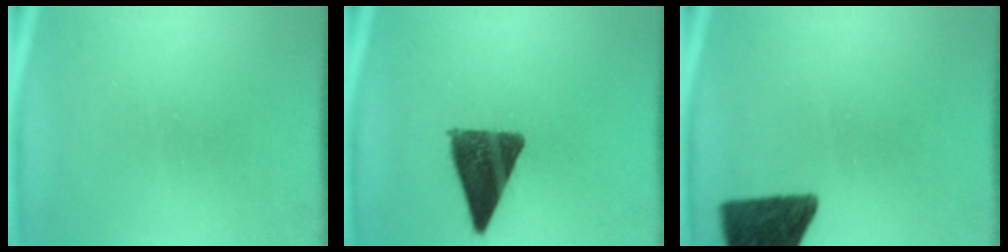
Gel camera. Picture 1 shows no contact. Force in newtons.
{"total": 11.5}
{"total": 12.9}